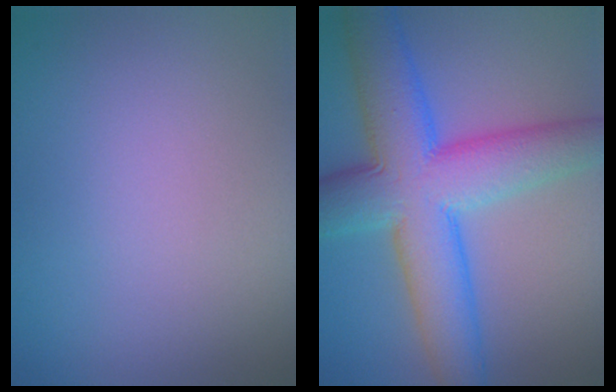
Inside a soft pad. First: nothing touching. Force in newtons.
{"total": 11.1, "press": 11.1, "slide": 0.1}